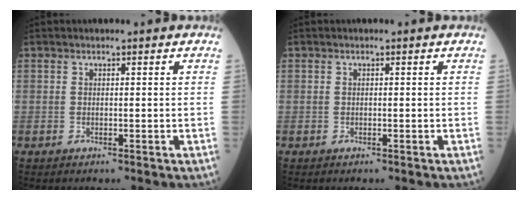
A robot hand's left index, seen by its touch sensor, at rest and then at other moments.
{"total": 0.0}